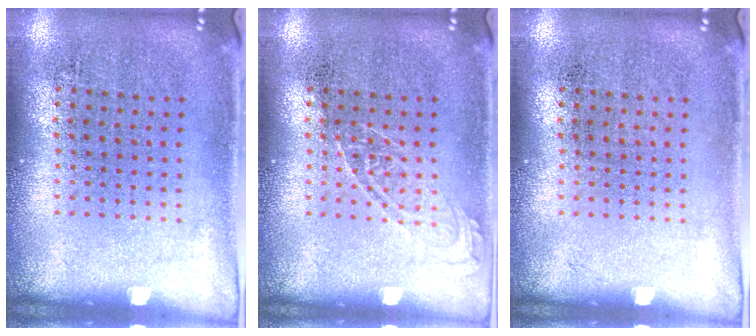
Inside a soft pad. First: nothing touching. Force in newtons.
{"total": 1.5, "press": 1.4, "slide": 0.2}
{"total": 0.0}